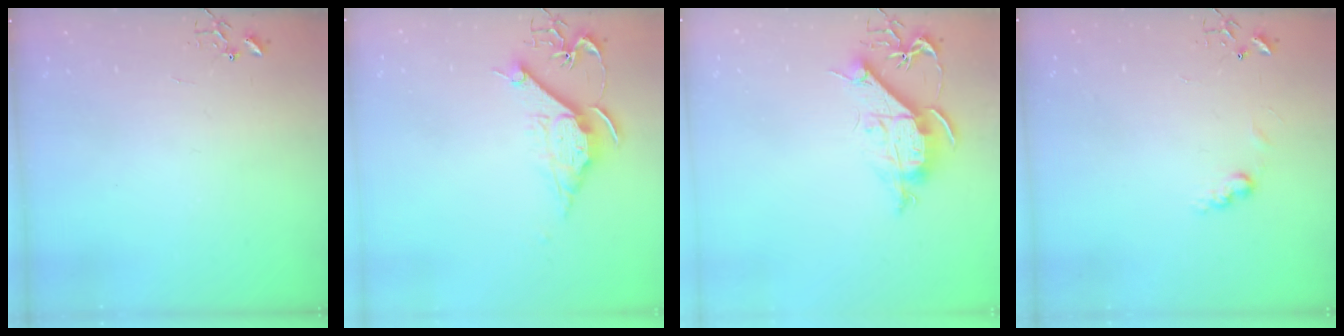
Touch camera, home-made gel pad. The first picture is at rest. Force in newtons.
{"total": 11.7, "press": 11.6, "slide": 1.1}
{"total": 10.3, "press": 10.2, "slide": 0.8}
{"total": 7.3, "press": 7.2, "slide": 0.8}